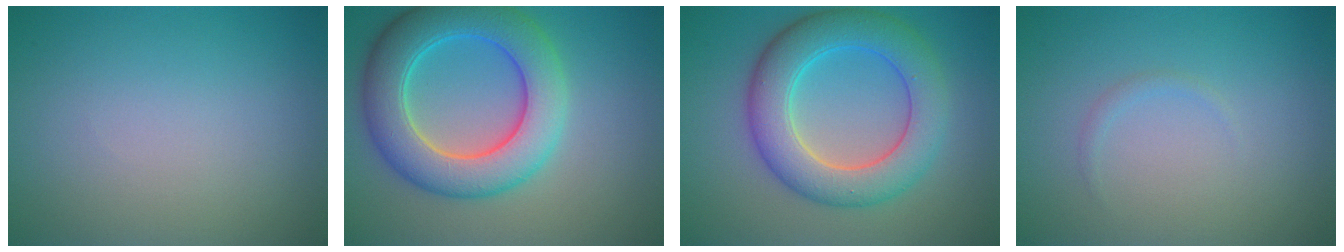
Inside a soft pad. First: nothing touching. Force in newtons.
{"total": 8.4, "press": 8.4, "slide": 0.2}
{"total": 7.4, "press": 7.4, "slide": 0.1}
{"total": 0.6, "press": 0.6, "slide": 0.0}